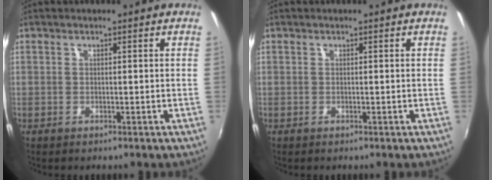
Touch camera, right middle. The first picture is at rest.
{"total": 0.0}